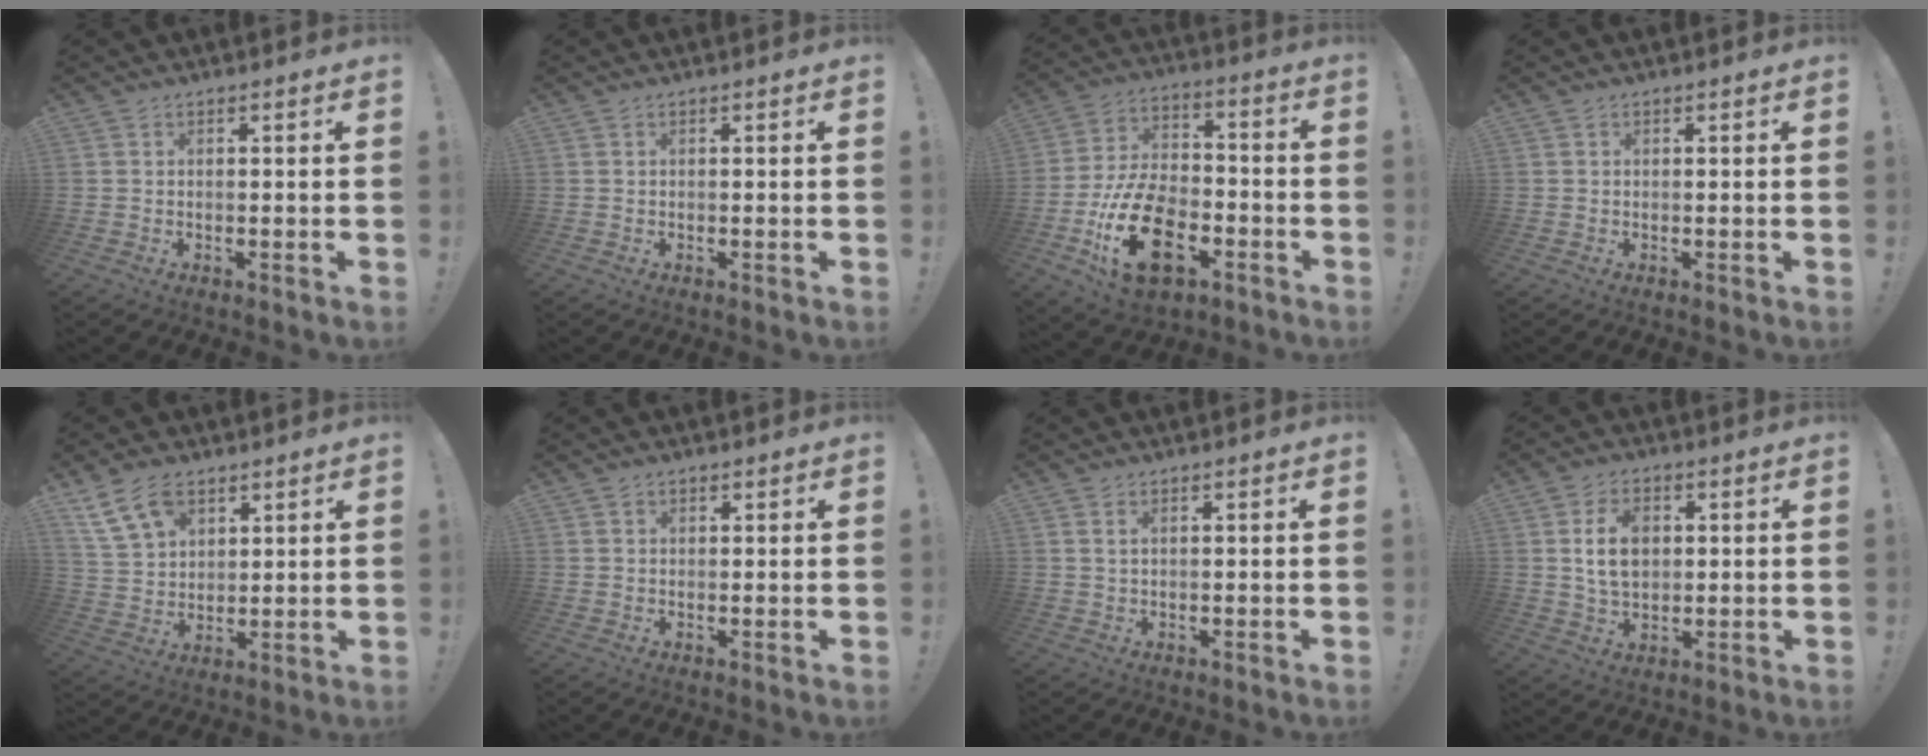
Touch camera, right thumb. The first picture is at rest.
{"total": 0.0}
{"total": 22.0, "force": [-8.7, 13.3, 15.3], "torque": [-0.278, 0.055, -0.138]}
{"total": 0.0}
{"total": 12.2, "force": [7.6, 7.7, 5.7], "torque": [-0.109, -0.032, 0.152]}
{"total": 1.1, "force": [0.7, 0.7, 0.1], "torque": [0.004, -0.003, 0.013]}
{"total": 1.4, "force": [0.7, 0.6, 1.0], "torque": [-0.020, 0.000, 0.012]}
{"total": 9.8, "force": [1.5, 6.7, 7.0], "torque": [-0.117, 0.003, 0.026]}